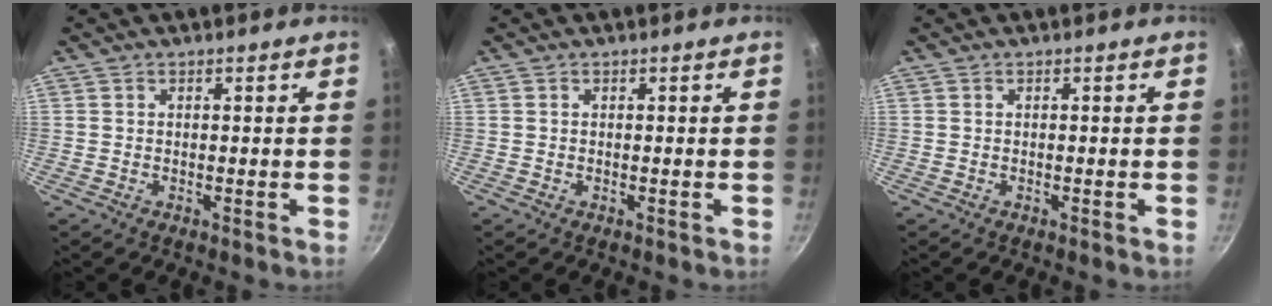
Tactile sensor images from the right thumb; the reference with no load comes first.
{"total": 0.0}
{"total": 0.0}